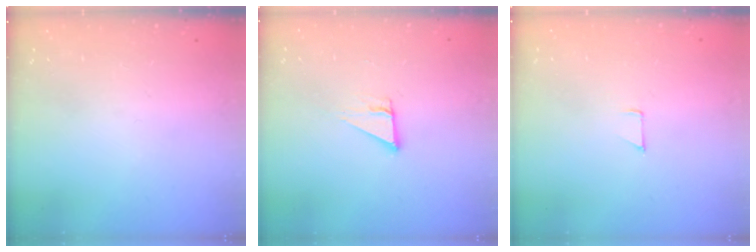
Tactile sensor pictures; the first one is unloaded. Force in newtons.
{"total": 3.1, "press": 3.1, "slide": 0.2}
{"total": 3.4, "press": 3.4, "slide": 0.3}